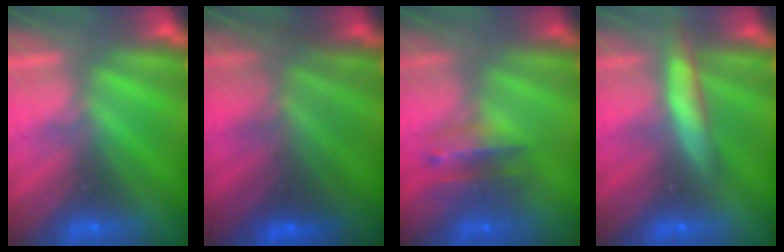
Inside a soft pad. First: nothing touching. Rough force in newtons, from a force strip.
{"total": 7.5}
{"total": 2.8}
{"total": 9.1}